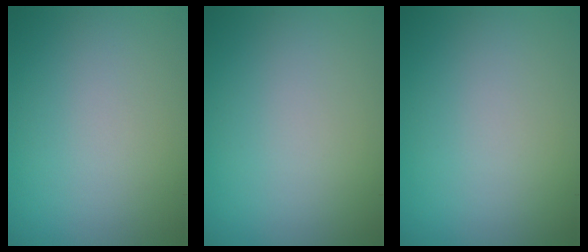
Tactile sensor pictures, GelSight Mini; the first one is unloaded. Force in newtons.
{"total": 0.0}
{"total": 0.0}